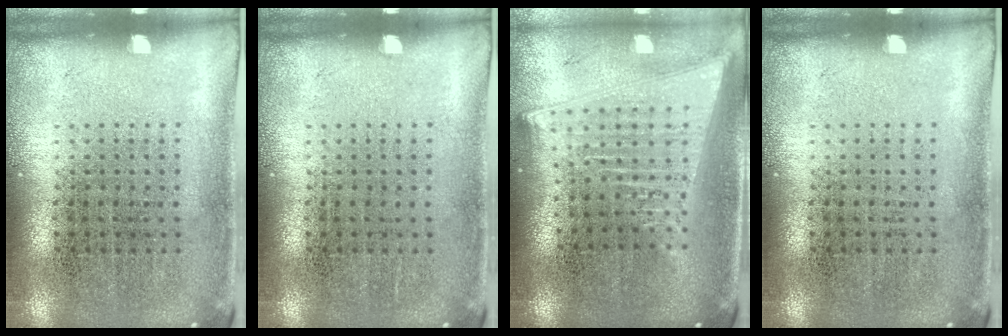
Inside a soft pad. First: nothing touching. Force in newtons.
{"total": 0.0}
{"total": 2.0, "press": 1.7, "slide": 1.1}
{"total": 0.0}